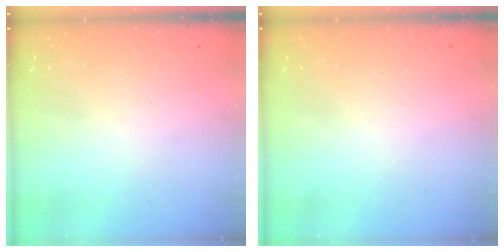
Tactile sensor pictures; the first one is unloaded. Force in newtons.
{"total": 0.0}